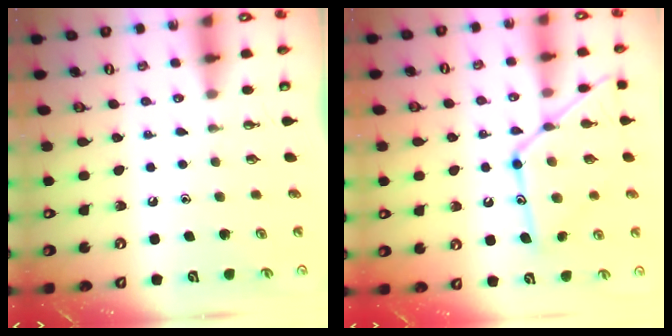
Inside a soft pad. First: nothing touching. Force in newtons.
{"total": 16.5, "press": 16.5, "slide": 1.3}